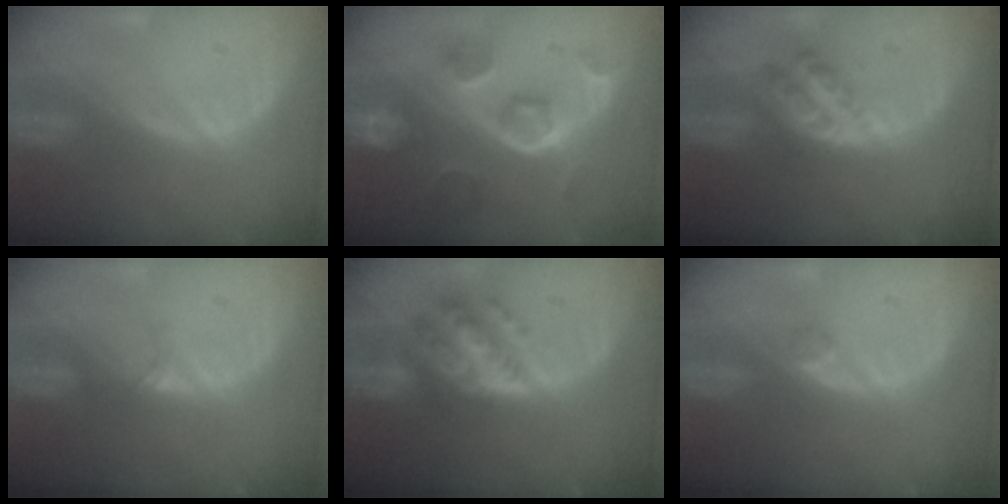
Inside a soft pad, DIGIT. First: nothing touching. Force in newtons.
{"total": 8.6, "press": 7.7, "slide": 3.9}
{"total": 5.4, "press": 4.9, "slide": 2.3}
{"total": 1.6, "press": 1.3, "slide": 1.1}
{"total": 7.0, "press": 7.0, "slide": 0.4}
{"total": 1.2, "press": 1.0, "slide": 0.7}